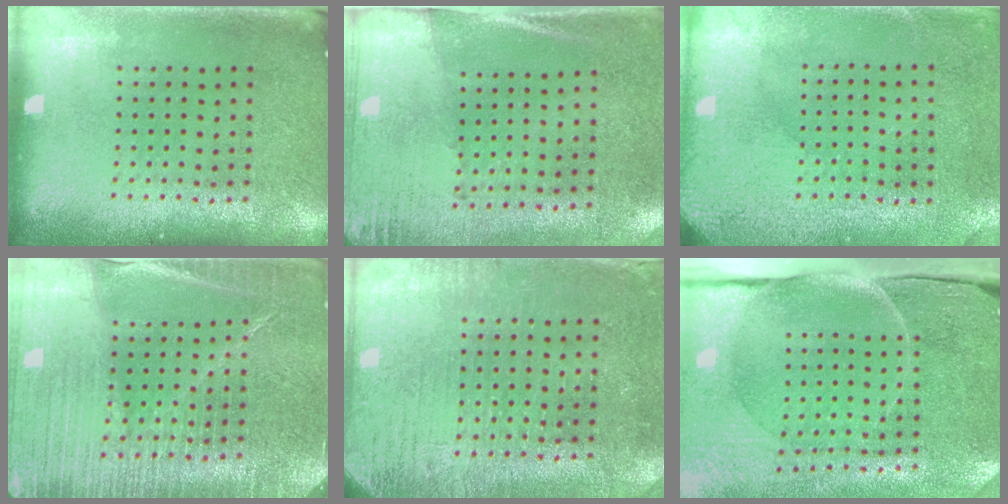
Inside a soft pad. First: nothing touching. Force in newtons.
{"total": 2.7, "press": 2.4, "slide": 1.3}
{"total": 3.0, "press": 2.4, "slide": 1.7}
{"total": 4.3, "press": 4.1, "slide": 1.5}
{"total": 3.0, "press": 2.8, "slide": 0.8}
{"total": 4.8, "press": 3.9, "slide": 2.8}